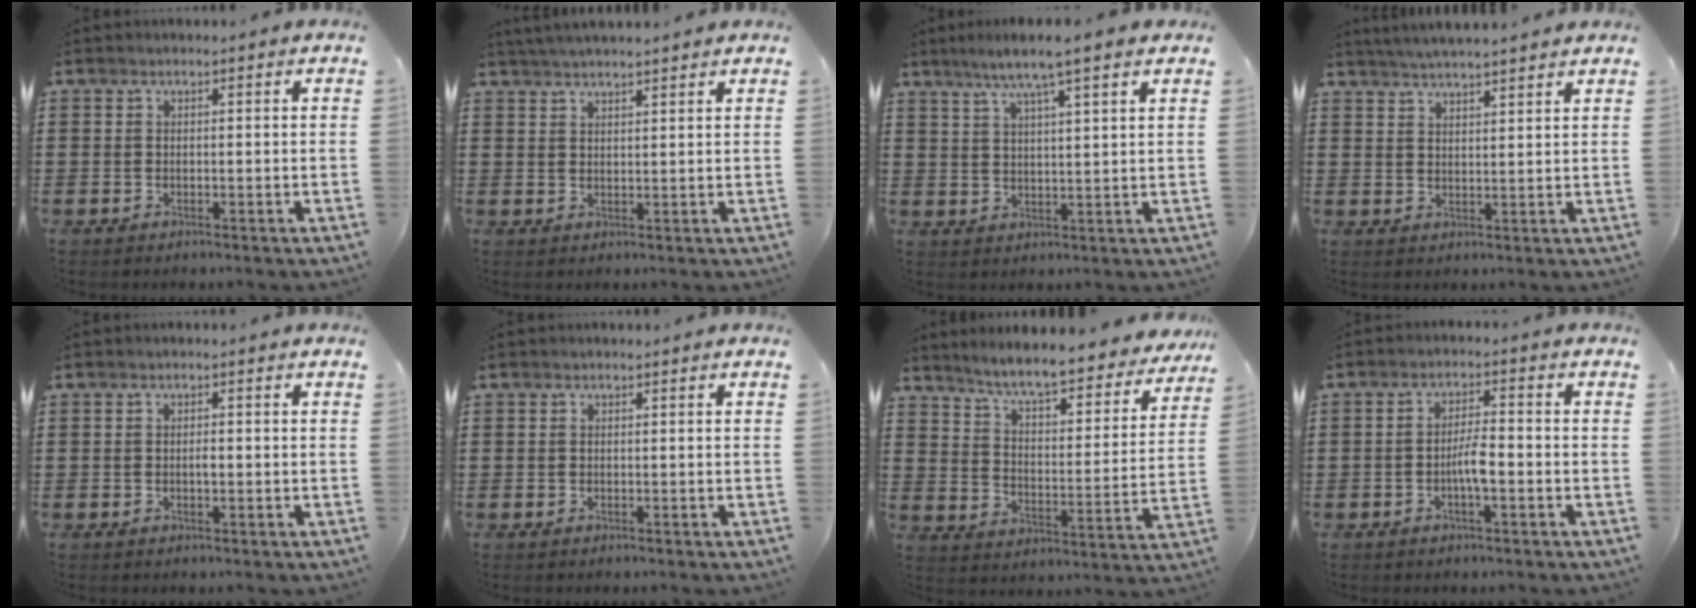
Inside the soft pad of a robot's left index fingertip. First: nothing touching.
{"total": 2.6, "force": [2.5, -0.2, 0.7], "torque": [-0.019, -0.001, 0.048]}
{"total": 6.5, "force": [4.8, 0.0, 4.4], "torque": [-0.099, -0.007, 0.082]}
{"total": 3.3, "force": [3.2, -0.6, 0.6], "torque": [-0.022, -0.011, 0.057]}
{"total": 1.2, "force": [-0.1, 0.4, 1.1], "torque": [-0.024, -0.001, -0.003]}
{"total": 0.0}
{"total": 6.7, "force": [6.1, -0.1, 2.8], "torque": [-0.079, -0.043, 0.101]}
{"total": 4.0, "force": [-1.3, 0.9, 3.6], "torque": [-0.073, 0.005, -0.027]}